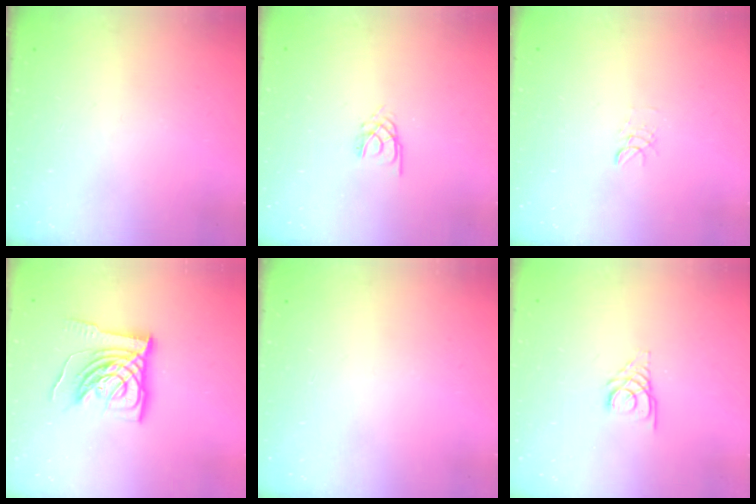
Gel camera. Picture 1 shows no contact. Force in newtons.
{"total": 2.1, "press": 2.0, "slide": 0.4}
{"total": 4.1, "press": 4.1, "slide": 0.4}
{"total": 13.2, "press": 13.1, "slide": 1.6}
{"total": 0.0}
{"total": 2.7, "press": 2.7, "slide": 0.3}